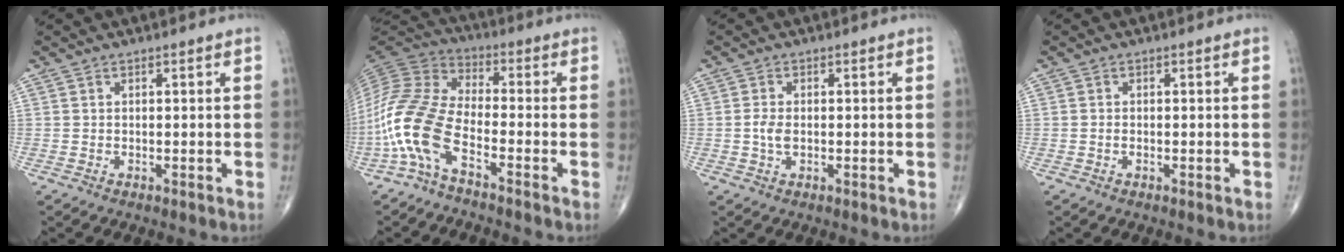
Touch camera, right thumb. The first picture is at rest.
{"total": 12.8, "force": [-6.1, 4.8, 10.2], "torque": [-0.237, 0.047, -0.133]}
{"total": 2.5, "force": [-0.2, 1.3, 2.1], "torque": [-0.047, 0.000, -0.007]}
{"total": 0.6, "force": [-0.2, 0.3, 0.4], "torque": [-0.011, 0.001, -0.005]}